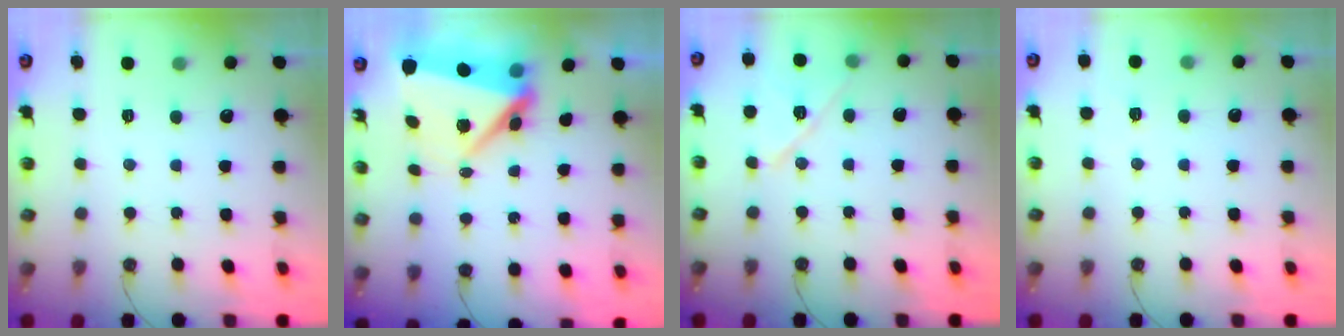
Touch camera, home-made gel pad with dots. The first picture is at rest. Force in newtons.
{"total": 7.8, "press": 7.7, "slide": 1.4}
{"total": 10.8, "press": 10.4, "slide": 3.2}
{"total": 2.7, "press": 1.7, "slide": 2.1}